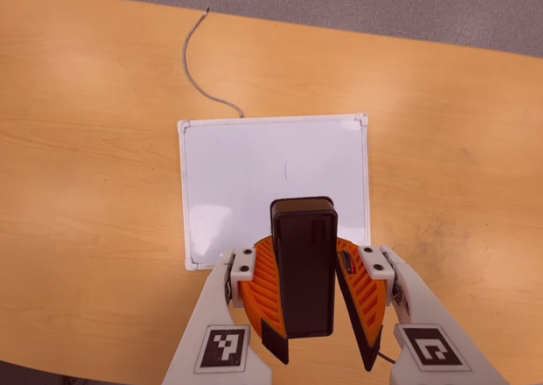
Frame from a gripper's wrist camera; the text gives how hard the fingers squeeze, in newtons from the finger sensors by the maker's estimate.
{"total": 8.6, "left": 9.5, "right": 7.7}